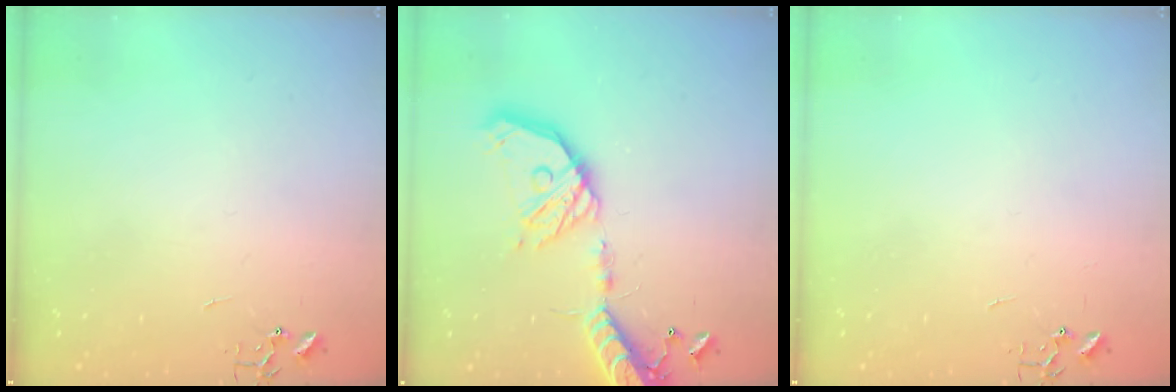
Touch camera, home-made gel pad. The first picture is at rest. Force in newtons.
{"total": 20.9, "press": 20.5, "slide": 3.9}
{"total": 0.0}